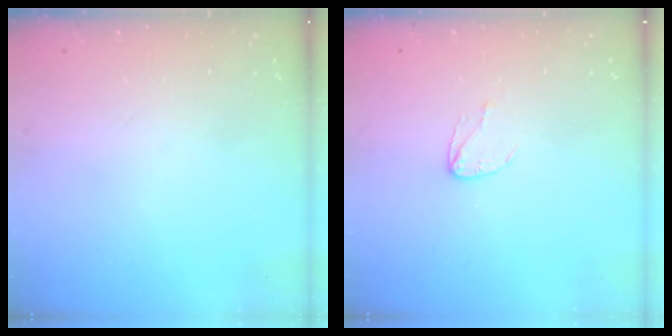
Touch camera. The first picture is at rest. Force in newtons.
{"total": 4.5, "press": 4.5, "slide": 0.4}